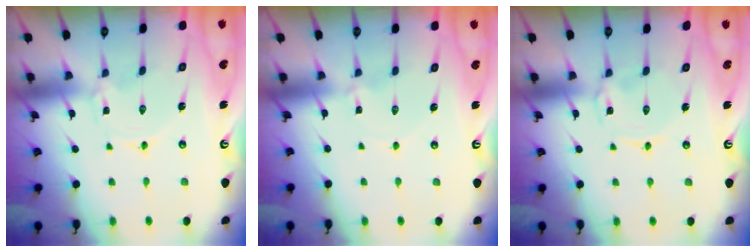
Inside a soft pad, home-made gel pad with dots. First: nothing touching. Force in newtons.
{"total": 0.0}
{"total": 0.9, "press": 0.8, "slide": 0.2}